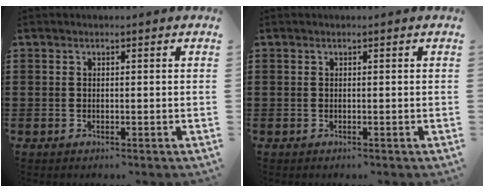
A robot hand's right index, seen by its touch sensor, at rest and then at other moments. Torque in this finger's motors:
{"motor_torque": [0.66, 0.67, 0.00, -0.01]}